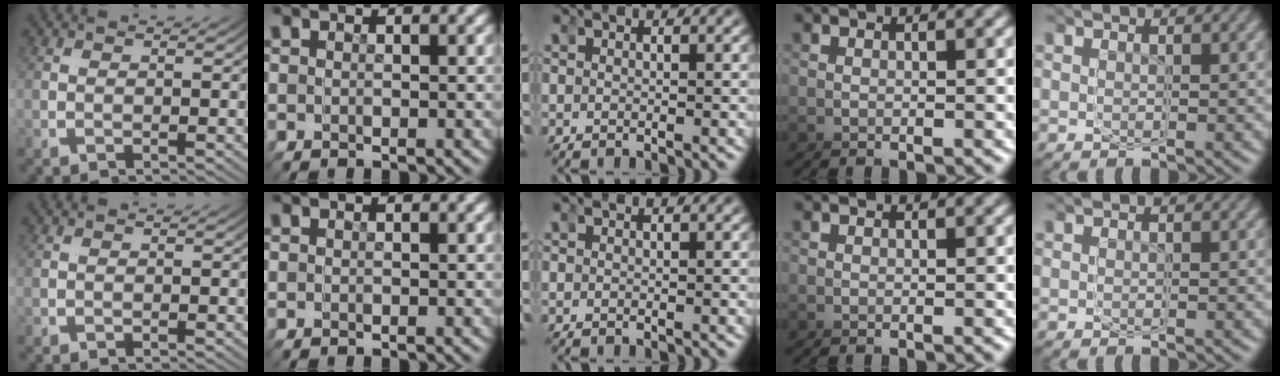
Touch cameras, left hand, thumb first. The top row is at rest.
{}